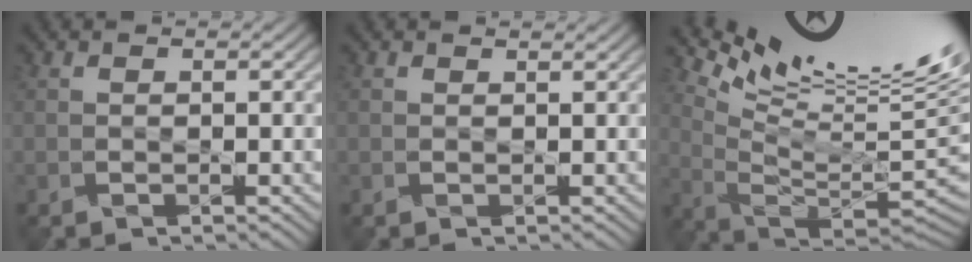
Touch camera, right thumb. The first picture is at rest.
{"total": 0.8, "force": [0.8, -0.2, -0.2], "torque": [0.005, 0.005, 0.014]}
{"total": 17.2, "force": [11.0, 2.8, 13.0], "torque": [-0.193, 0.007, 0.182]}